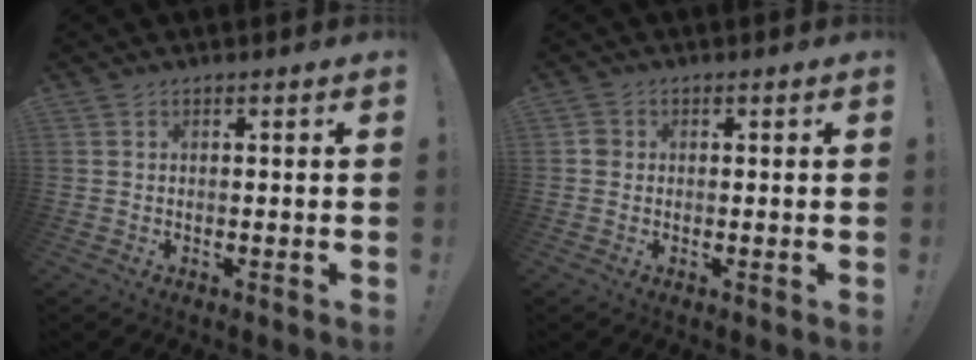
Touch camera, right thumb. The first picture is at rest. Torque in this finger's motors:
{"motor_torque": [0.09, 0.04, 0.17, -0.08, -0.01]}